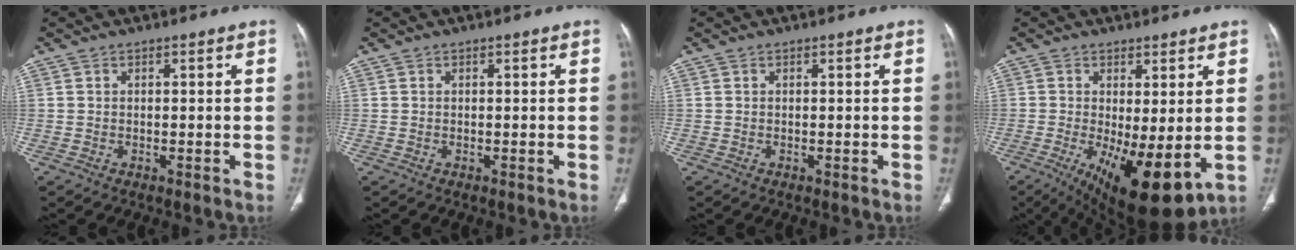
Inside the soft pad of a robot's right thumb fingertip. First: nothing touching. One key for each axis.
{"total": 0.0}
{"total": 0.0}
{"total": 13.7, "fx": -2.7, "fy": 5.0, "fz": 12.5, "tx": -0.200, "ty": -0.026, "tz": -0.023}